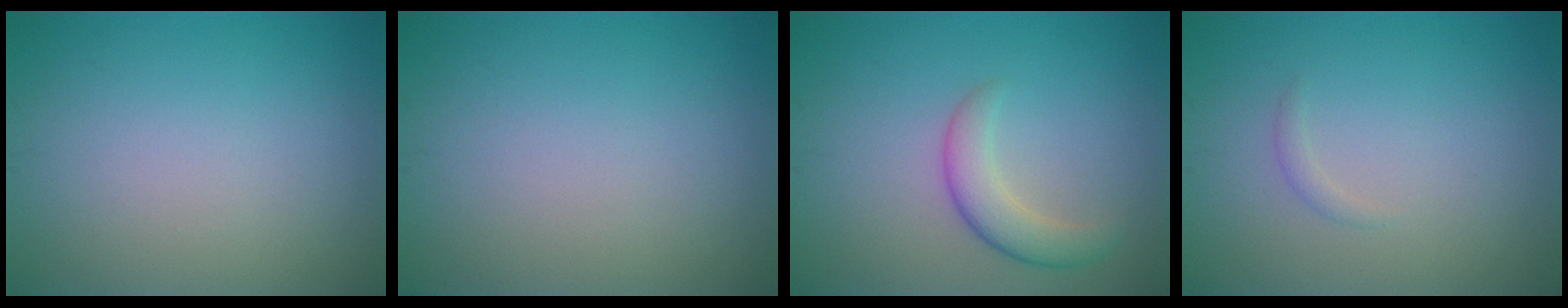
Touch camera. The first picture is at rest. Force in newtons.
{"total": 0.0}
{"total": 3.0, "press": 3.0, "slide": 0.1}
{"total": 0.7, "press": 0.7, "slide": 0.1}